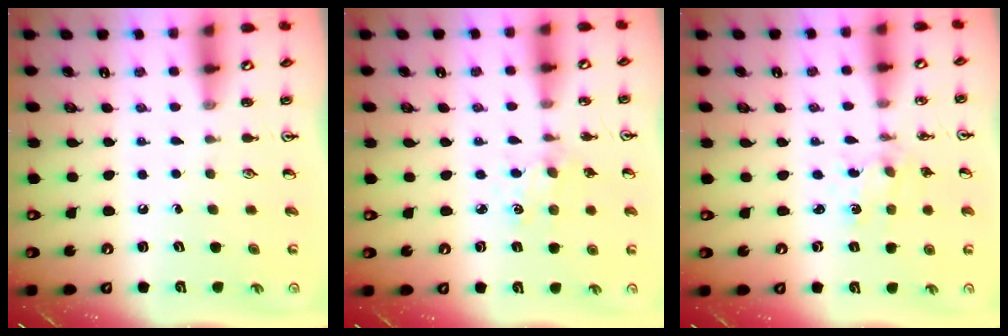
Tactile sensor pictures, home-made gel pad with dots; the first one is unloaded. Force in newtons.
{"total": 2.2, "press": 2.2, "slide": 0.2}
{"total": 1.5, "press": 1.5, "slide": 0.3}